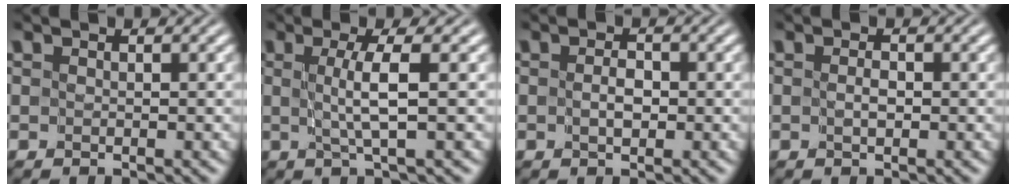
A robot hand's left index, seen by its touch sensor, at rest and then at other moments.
{"total": 3.3, "force": [0.1, 0.3, 3.2], "torque": [-0.059, -0.004, 0.001]}
{"total": 1.3, "force": [-0.3, 0.7, 1.0], "torque": [-0.019, -0.002, -0.004]}
{"total": 0.8, "force": [-0.3, 0.3, 0.7], "torque": [-0.012, -0.002, -0.004]}